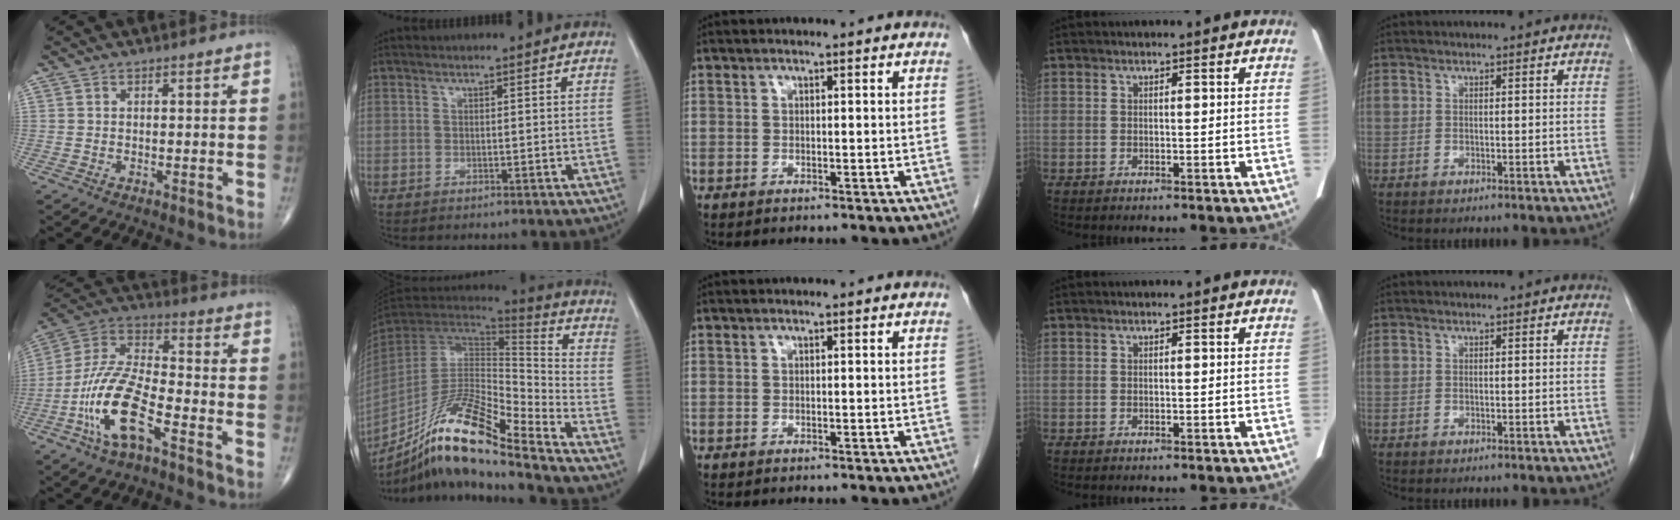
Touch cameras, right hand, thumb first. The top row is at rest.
{"thumb": {"total": 15.8, "force": [-6.9, 5.8, 13.0], "torque": [-0.271, 0.045, -0.134]}, "index": {"total": 18.8, "force": [-13.8, 1.1, 12.7], "torque": [-0.248, -0.015, -0.252]}}